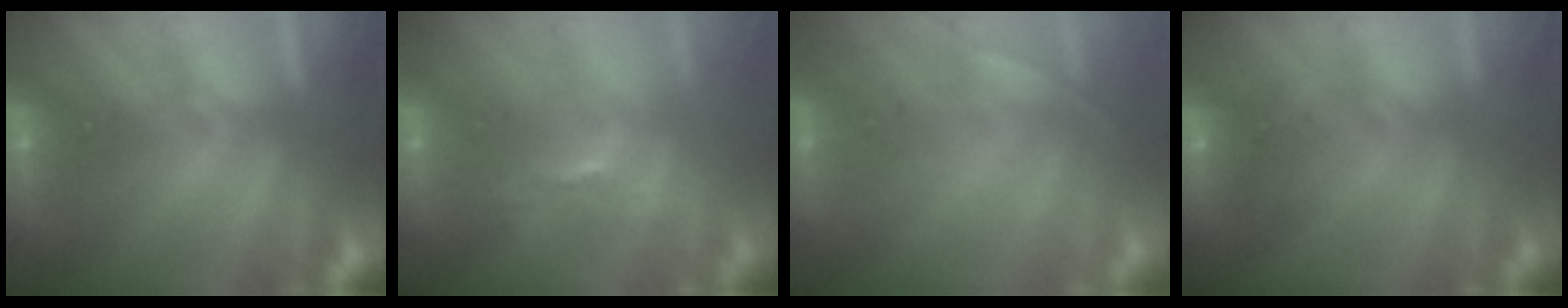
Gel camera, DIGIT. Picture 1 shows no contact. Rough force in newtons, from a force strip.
{"total": 2.6}
{"total": 1.9}
{"total": 7.3}